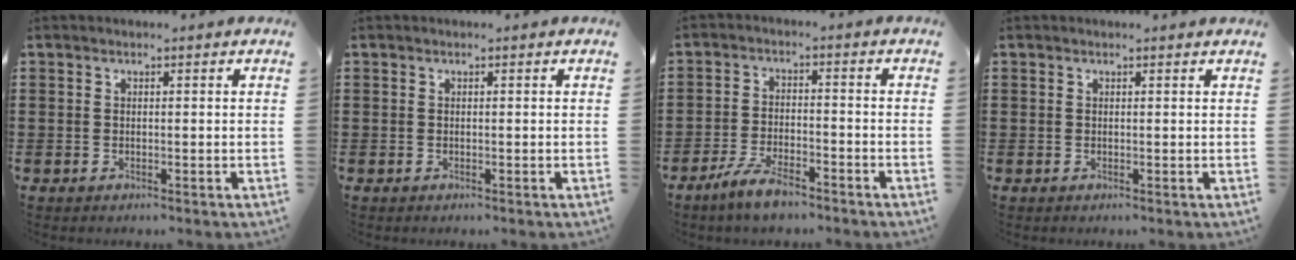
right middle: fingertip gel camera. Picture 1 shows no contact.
{"total": 0.0}
{"total": 5.4, "force": [-4.3, 1.3, 3.1], "torque": [-0.071, 0.000, -0.083]}
{"total": 0.0}